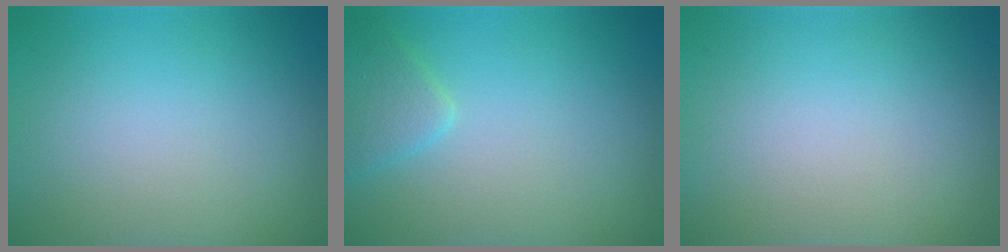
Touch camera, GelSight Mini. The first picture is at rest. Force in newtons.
{"total": 2.1, "press": 2.1, "slide": 0.1}
{"total": 0.0}